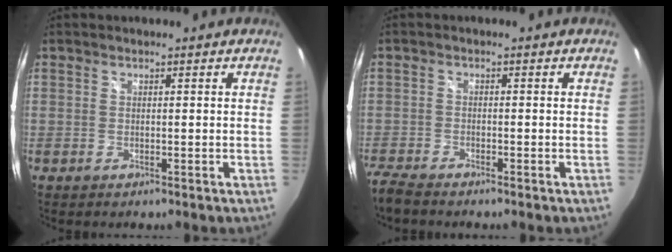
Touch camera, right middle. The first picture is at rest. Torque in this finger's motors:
{"motor_torque": [0.50, -0.67, 0.02, 0.04]}